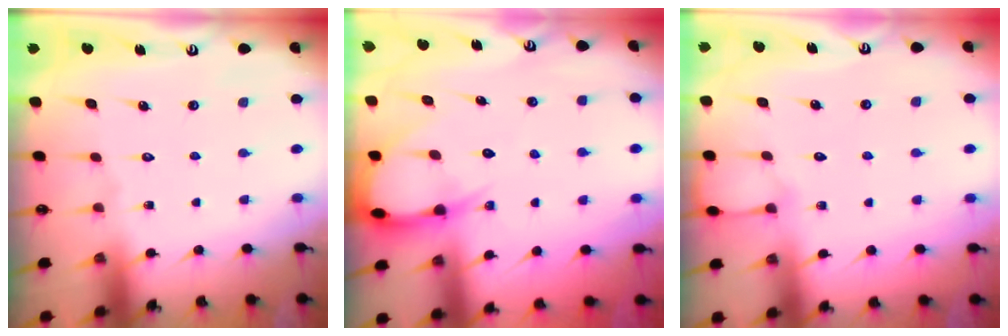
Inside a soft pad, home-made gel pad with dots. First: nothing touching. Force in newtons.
{"total": 7.1, "press": 7.1, "slide": 0.8}
{"total": 3.5, "press": 3.5, "slide": 0.5}